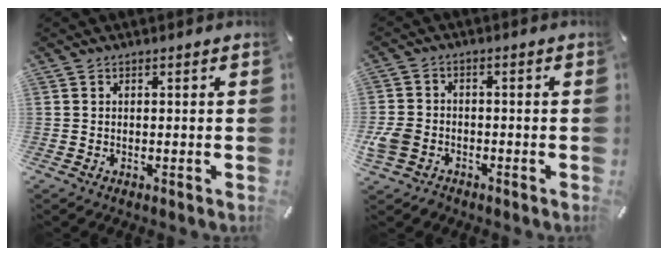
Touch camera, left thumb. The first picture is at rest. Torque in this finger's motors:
{"motor_torque": [-0.18, 0.69, 0.23, 0.24, 0.04]}